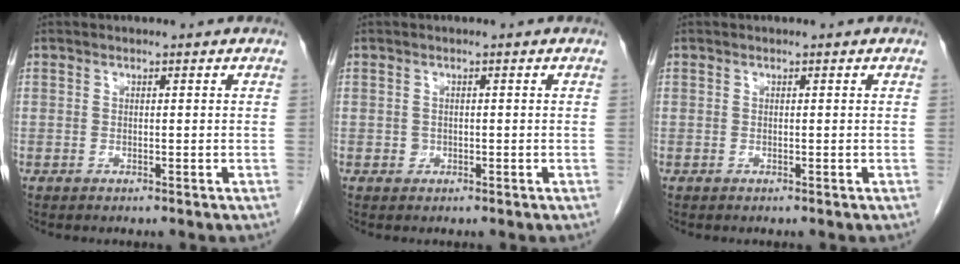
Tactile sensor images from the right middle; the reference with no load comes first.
{"total": 0.8, "force": [-0.2, 0.7, 0.2], "torque": [-0.001, 0.003, -0.003]}
{"total": 0.0}